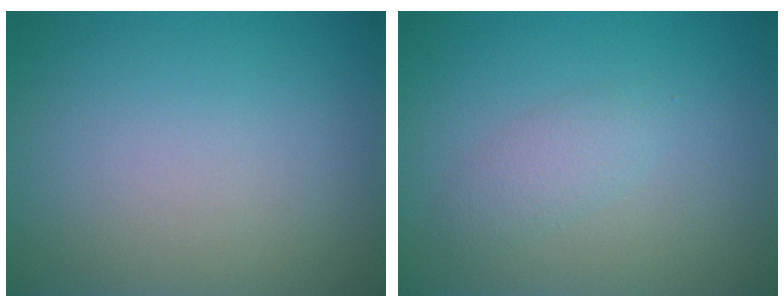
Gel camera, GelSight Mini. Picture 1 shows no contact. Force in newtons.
{"total": 1.7, "press": 1.7, "slide": 0.0}